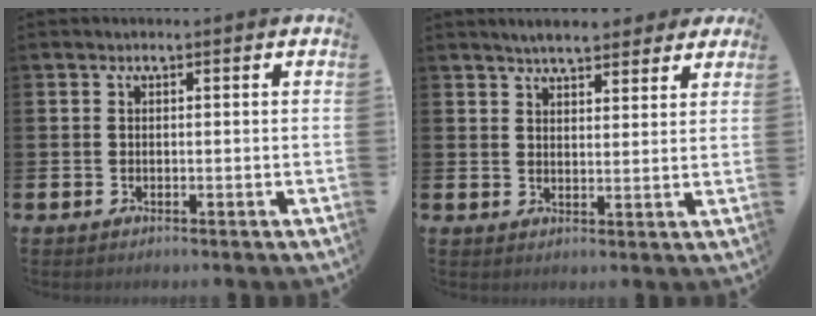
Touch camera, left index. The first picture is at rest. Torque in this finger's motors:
{"motor_torque": [1.01, -1.13, 0.69, 0.09]}